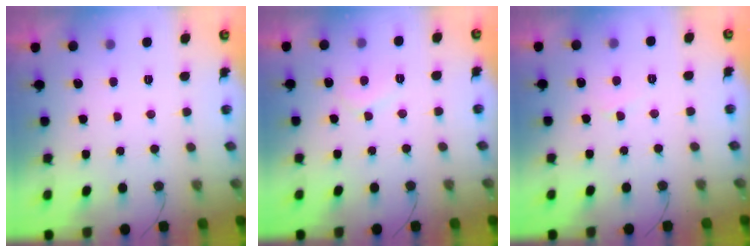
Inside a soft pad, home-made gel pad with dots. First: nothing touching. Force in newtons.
{"total": 5.7, "press": 5.7, "slide": 0.4}
{"total": 2.5, "press": 2.4, "slide": 0.3}